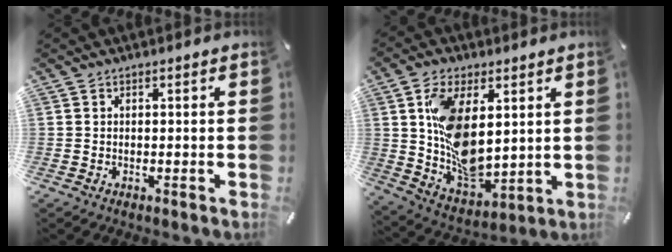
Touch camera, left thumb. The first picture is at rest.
{"total": 14.4, "force": [3.6, 8.9, 10.7], "torque": [-0.211, -0.015, 0.070]}